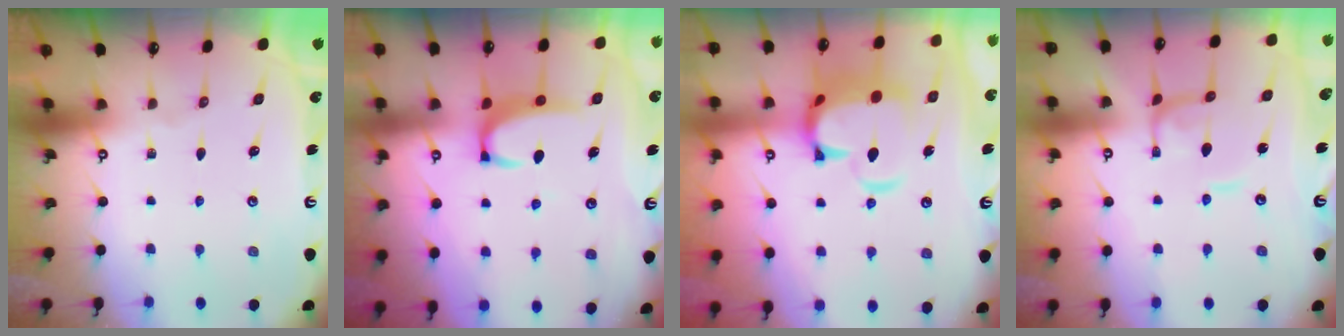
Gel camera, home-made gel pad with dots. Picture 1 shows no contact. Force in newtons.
{"total": 3.1, "press": 3.1, "slide": 0.5}
{"total": 7.7, "press": 7.5, "slide": 1.8}
{"total": 0.0}